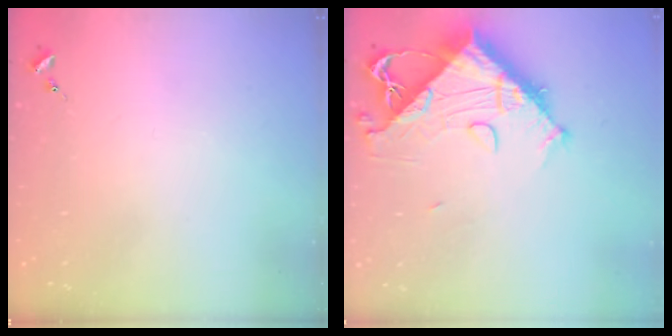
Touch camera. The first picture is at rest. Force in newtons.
{"total": 13.1, "press": 13.0, "slide": 1.5}